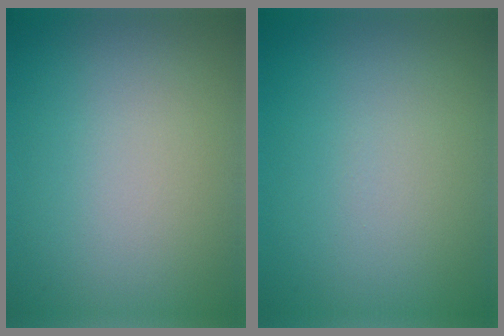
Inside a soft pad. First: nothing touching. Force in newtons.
{"total": 0.0}